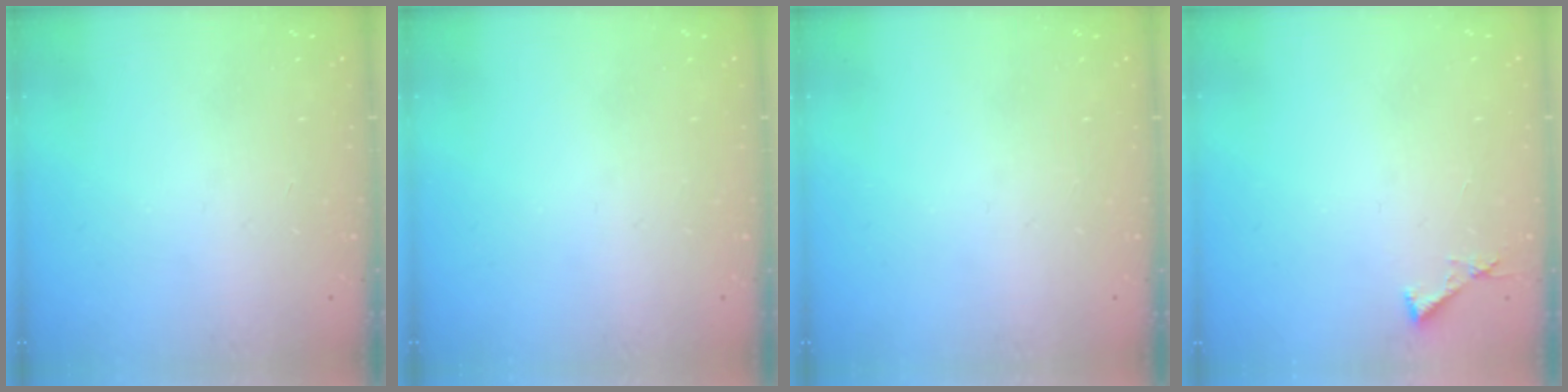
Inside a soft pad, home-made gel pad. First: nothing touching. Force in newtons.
{"total": 0.0}
{"total": 0.0}
{"total": 3.8, "press": 3.8, "slide": 0.3}